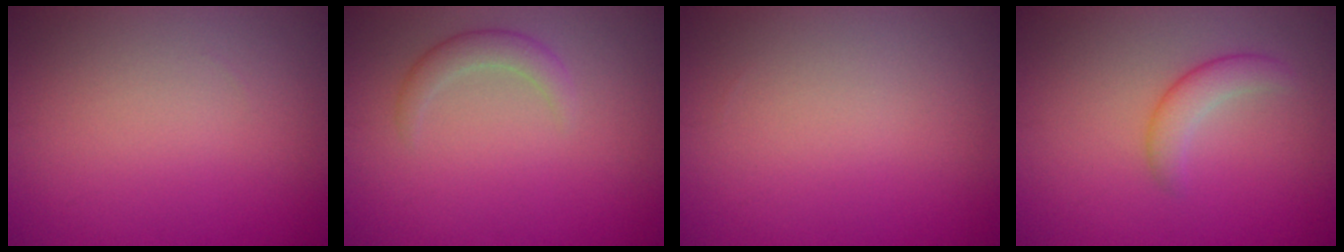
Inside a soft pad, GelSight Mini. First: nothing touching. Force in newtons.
{"total": 1.9, "press": 1.9, "slide": 0.2}
{"total": 0.0}
{"total": 2.4, "press": 2.4, "slide": 0.1}